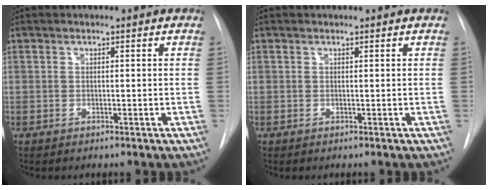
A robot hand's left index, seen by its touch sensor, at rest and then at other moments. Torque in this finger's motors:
{"motor_torque": [-0.02, 0.03, 0.00, 0.00]}